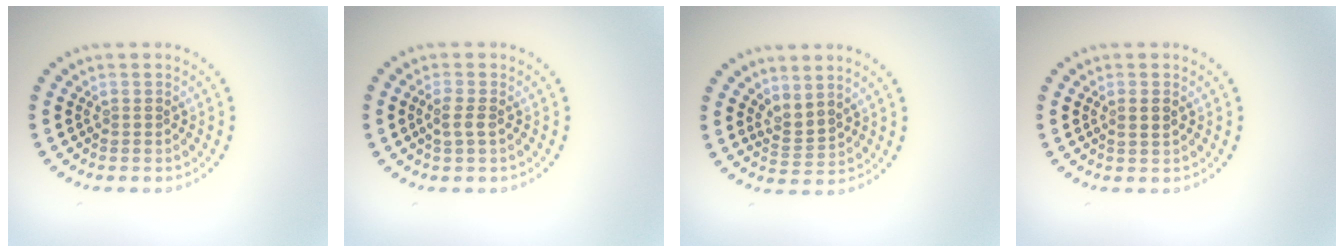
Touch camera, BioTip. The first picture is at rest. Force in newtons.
{"total": 1.3, "press": 1.2, "slide": 0.5}
{"total": 2.1, "press": 1.4, "slide": 1.6}
{"total": 1.2, "press": 1.1, "slide": 0.4}